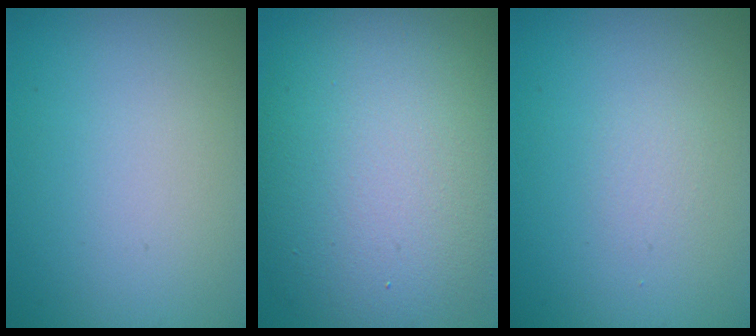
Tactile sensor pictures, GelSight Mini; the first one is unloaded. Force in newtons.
{"total": 13.4, "press": 13.3, "slide": 0.8}
{"total": 0.7, "press": 0.7, "slide": 0.0}